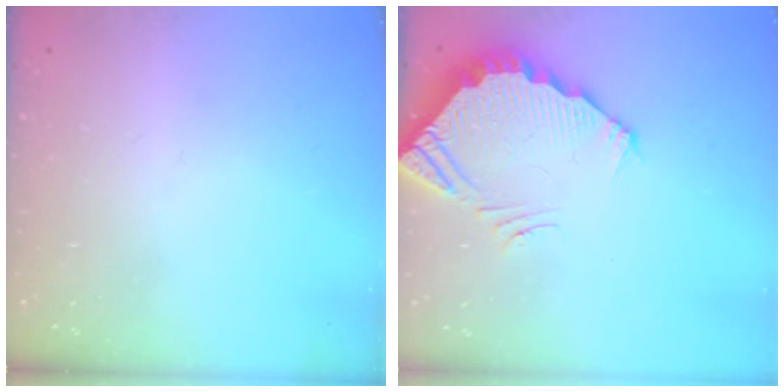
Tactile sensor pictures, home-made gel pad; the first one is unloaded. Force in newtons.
{"total": 3.5, "press": 3.5, "slide": 0.2}